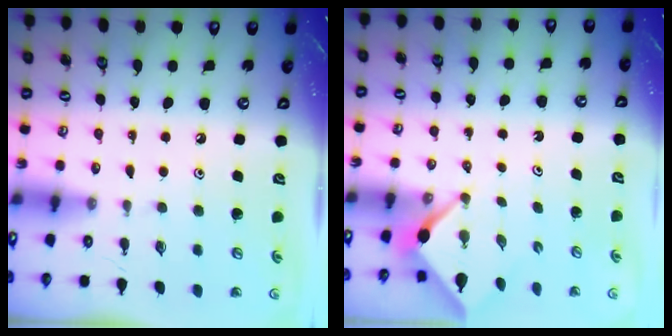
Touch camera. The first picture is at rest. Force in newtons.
{"total": 2.4, "press": 2.4, "slide": 0.3}